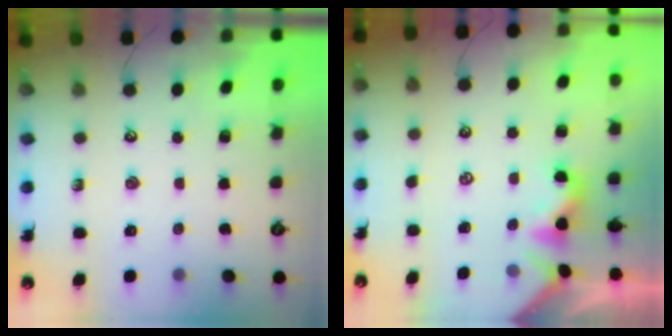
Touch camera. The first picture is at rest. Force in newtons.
{"total": 1.9, "press": 1.8, "slide": 0.5}